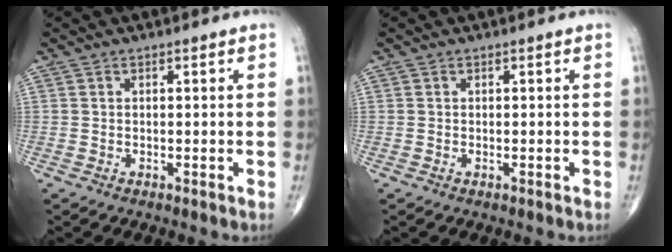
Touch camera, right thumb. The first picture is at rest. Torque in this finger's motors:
{"motor_torque": [-0.02, 0.18, -0.20, -0.11, 0.01]}